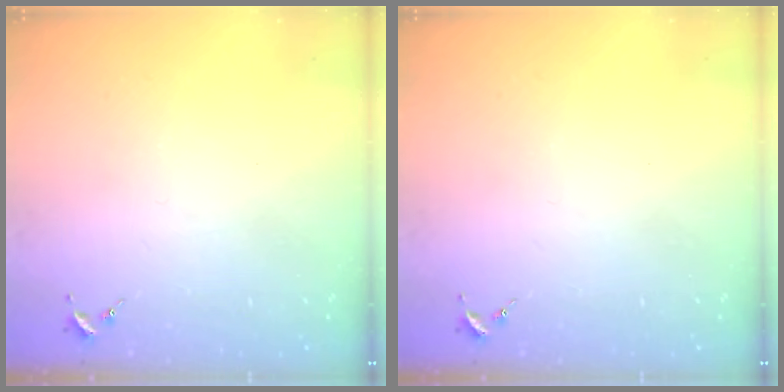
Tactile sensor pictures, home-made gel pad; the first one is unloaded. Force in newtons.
{"total": 0.0}